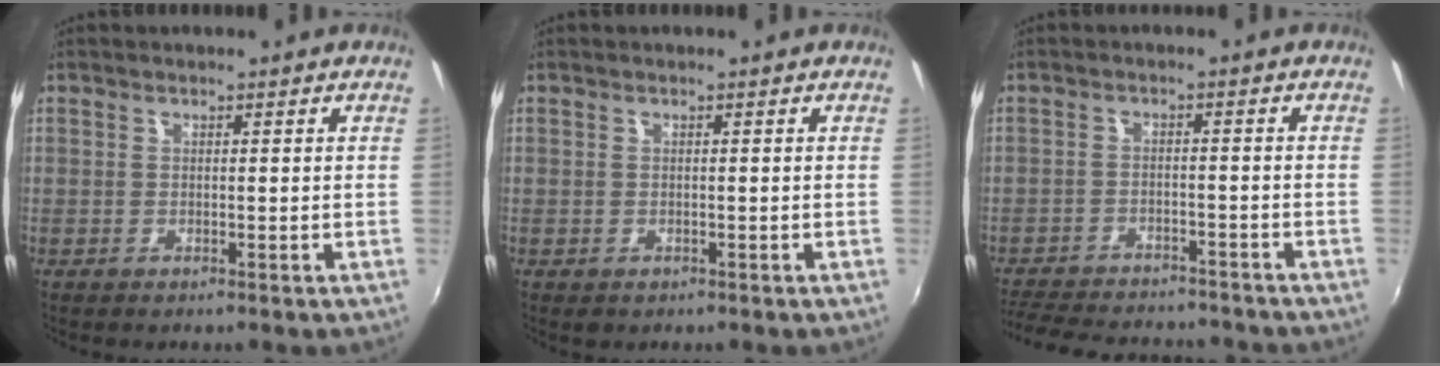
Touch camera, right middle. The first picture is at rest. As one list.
[{"total": 0.7, "force": [-0.3, 0.6, 0.2], "torque": [-0.002, -0.004, -0.005]}, {"total": 16.9, "force": [-14.7, 5.0, 6.5], "torque": [-0.148, -0.005, -0.208]}]